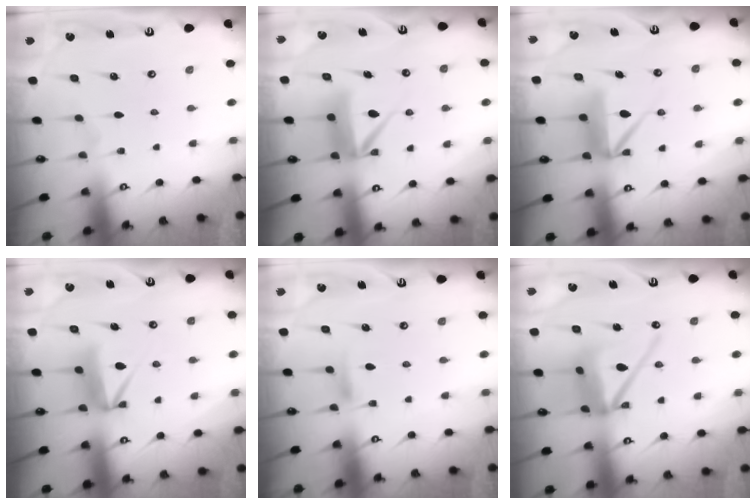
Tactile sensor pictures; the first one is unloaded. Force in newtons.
{"total": 8.9, "press": 8.9, "slide": 0.9}
{"total": 8.9, "press": 8.9, "slide": 0.9}
{"total": 8.7, "press": 8.7, "slide": 0.6}
{"total": 5.4, "press": 5.4, "slide": 0.8}
{"total": 14.0, "press": 13.8, "slide": 2.0}